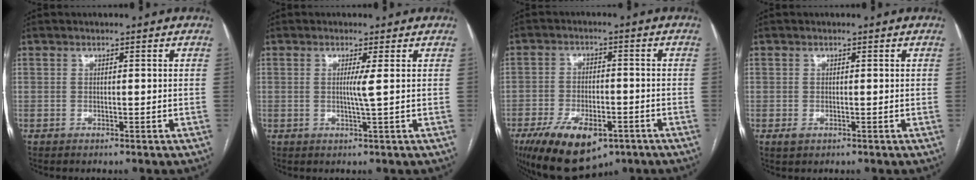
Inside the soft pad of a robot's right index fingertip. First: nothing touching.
{"total": 2.2, "force": [0.3, -0.8, 2.0], "torque": [-0.040, -0.005, 0.005]}
{"total": 13.5, "force": [-8.0, 6.5, 8.8], "torque": [-0.158, -0.009, -0.121]}
{"total": 1.1, "force": [-0.4, 0.9, 0.5], "torque": [-0.007, 0.002, -0.001]}